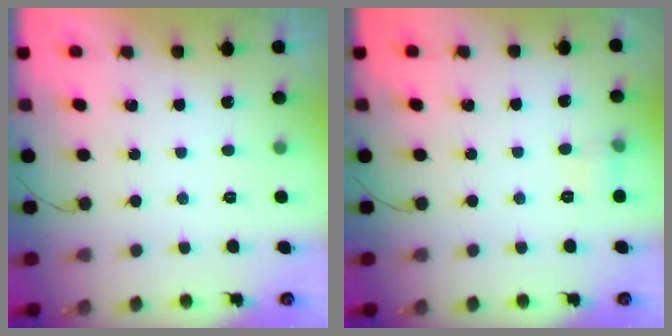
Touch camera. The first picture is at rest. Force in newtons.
{"total": 4.7, "press": 4.4, "slide": 1.7}